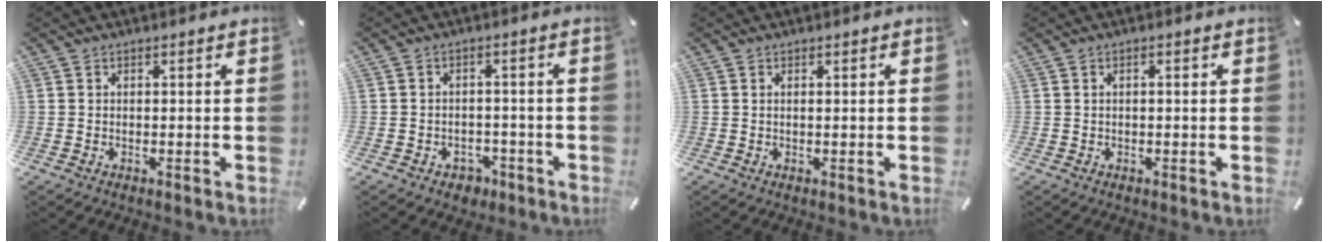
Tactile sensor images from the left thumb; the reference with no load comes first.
{"total": 3.8, "force": [-2.1, 2.9, 1.2], "torque": [-0.017, 0.012, -0.038]}
{"total": 0.6, "force": [0.1, 0.0, 0.5], "torque": [-0.009, -0.002, 0.002]}
{"total": 1.0, "force": [-0.2, 0.3, 0.9], "torque": [-0.016, 0.001, -0.003]}